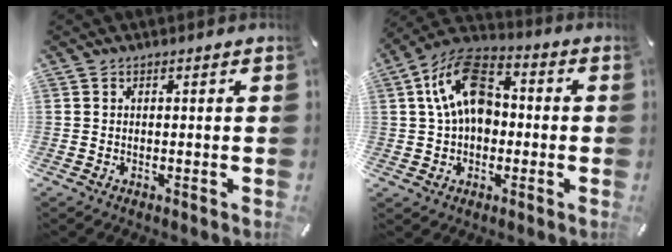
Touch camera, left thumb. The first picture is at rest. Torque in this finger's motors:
{"motor_torque": [2.07, 2.64, 1.38, -1.13, 0.17]}